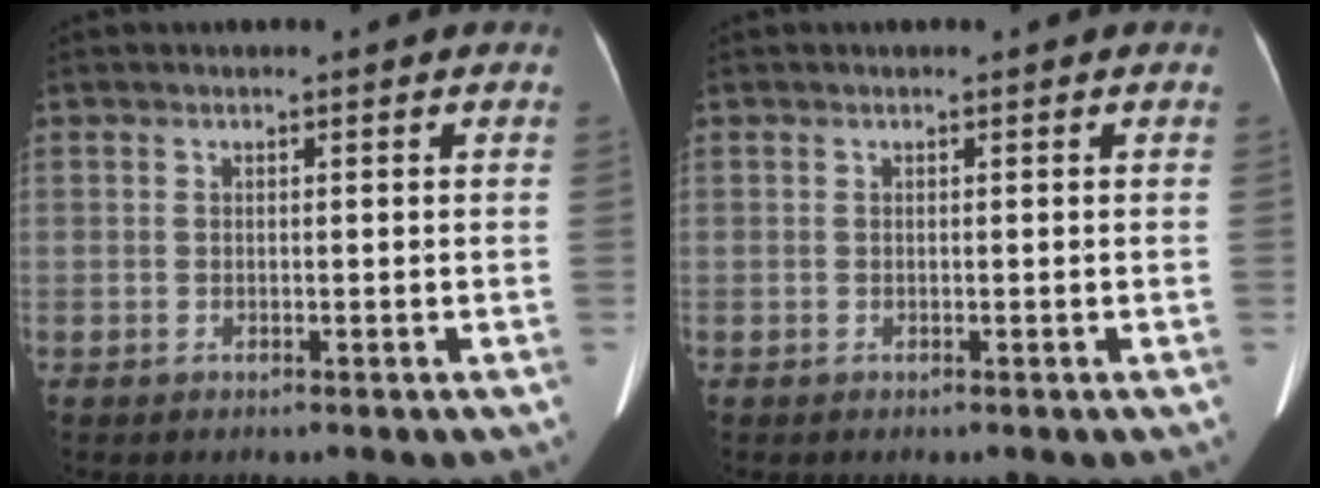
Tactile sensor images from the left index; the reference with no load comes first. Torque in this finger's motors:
{"motor_torque": [0.12, -0.04, 0.00, 0.01]}